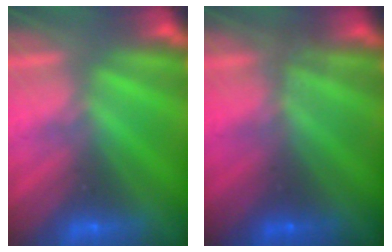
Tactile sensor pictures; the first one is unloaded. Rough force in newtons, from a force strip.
{"total": 1.0}